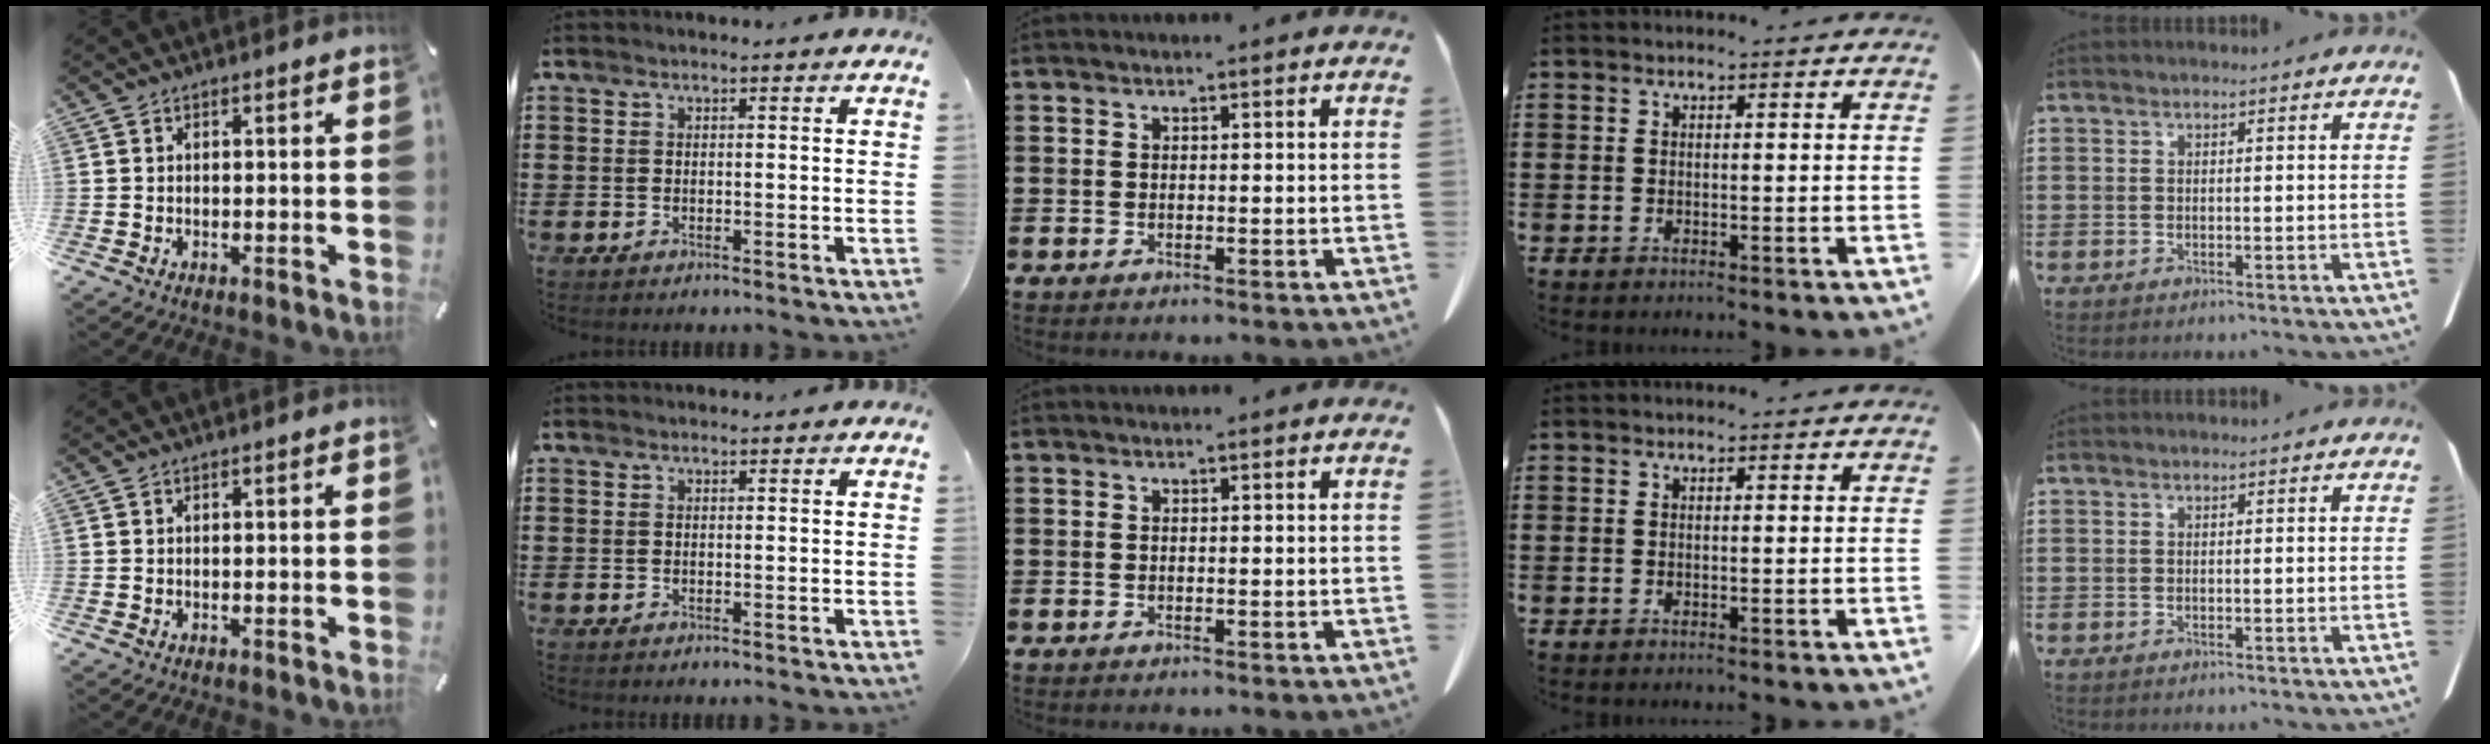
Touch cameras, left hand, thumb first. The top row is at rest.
{}